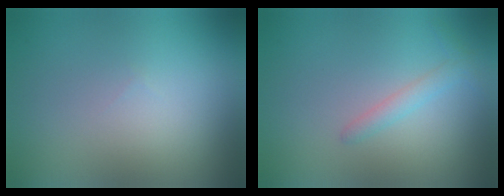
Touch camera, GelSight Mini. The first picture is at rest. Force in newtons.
{"total": 1.5, "press": 1.5, "slide": 0.1}